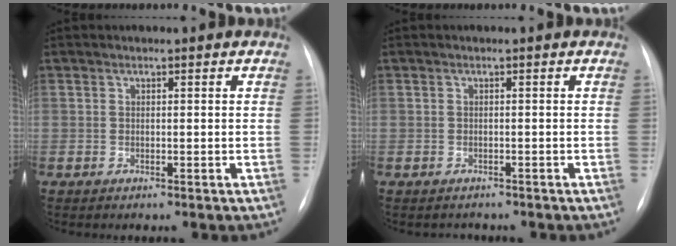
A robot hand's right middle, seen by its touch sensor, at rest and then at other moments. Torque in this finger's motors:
{"motor_torque": [-0.69, -0.12, -0.24, -0.06]}